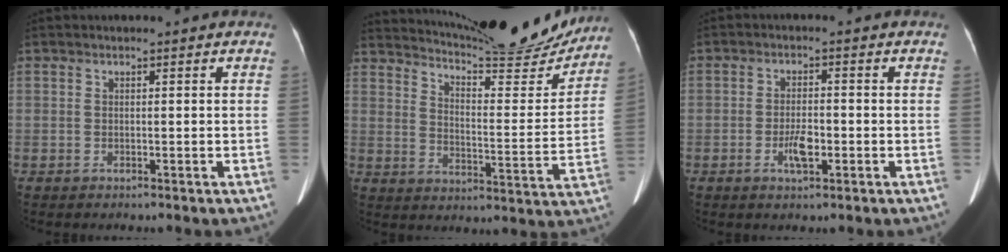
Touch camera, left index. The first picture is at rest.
{"total": 20.8, "force": [19.6, 1.8, 6.9], "torque": [-0.106, -0.054, 0.259]}
{"total": 3.4, "force": [-1.2, 1.2, 2.9], "torque": [-0.056, 0.001, -0.021]}